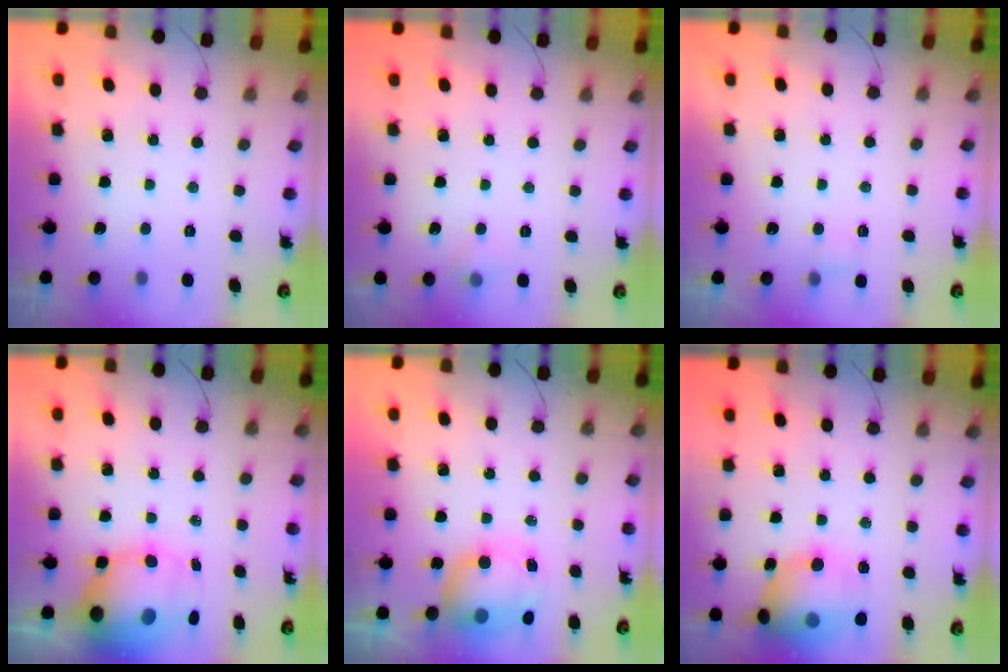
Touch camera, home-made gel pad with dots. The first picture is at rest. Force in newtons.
{"total": 6.5, "press": 3.6, "slide": 5.4}
{"total": 2.8, "press": 2.6, "slide": 1.1}
{"total": 13.3, "press": 12.9, "slide": 3.0}
{"total": 9.2, "press": 8.9, "slide": 2.4}
{"total": 16.5, "press": 16.2, "slide": 3.3}